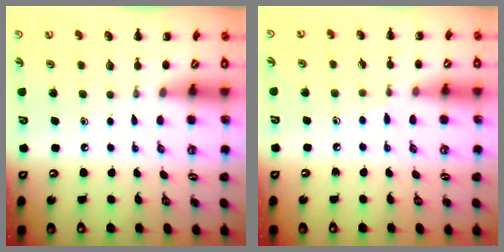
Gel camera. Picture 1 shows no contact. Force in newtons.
{"total": 4.7, "press": 4.3, "slide": 1.8}